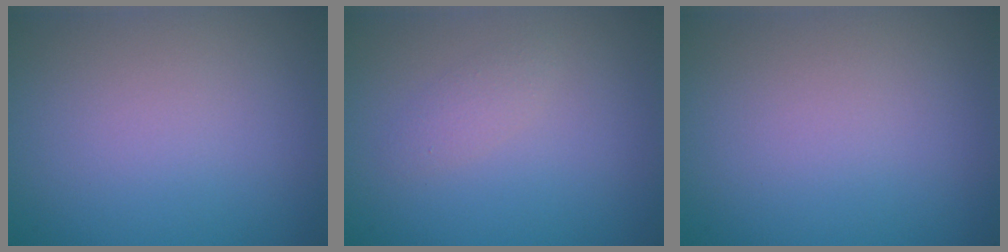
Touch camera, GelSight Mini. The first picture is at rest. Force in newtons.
{"total": 1.1, "press": 1.1, "slide": 0.1}
{"total": 0.0}